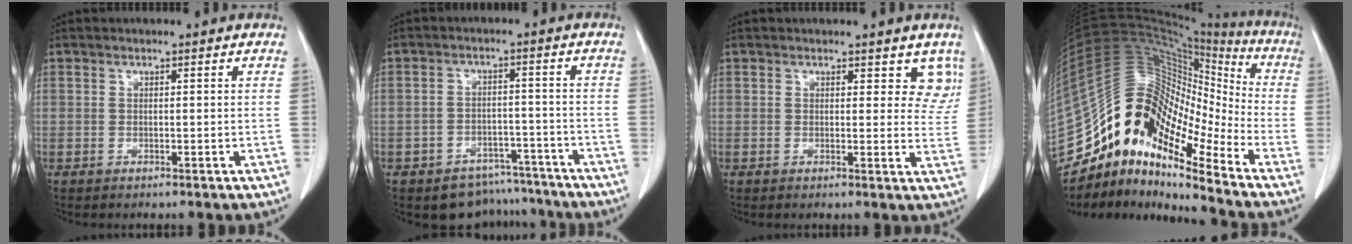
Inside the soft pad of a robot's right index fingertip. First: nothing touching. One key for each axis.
{"total": 7.7, "fx": -6.4, "fy": 4.3, "fz": 0.4, "tx": 0.016, "ty": 0.028, "tz": -0.087}
{"total": 5.2, "fx": 3.9, "fy": 2.8, "fz": 2.1, "tx": 0.007, "ty": -0.013, "tz": 0.028}
{"total": 16.0, "fx": -11.7, "fy": 5.6, "fz": 9.4, "tx": -0.158, "ty": 0.084, "tz": -0.216}